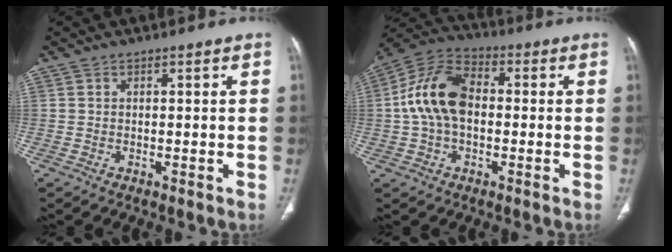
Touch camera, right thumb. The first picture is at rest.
{"total": 13.0, "force": [0.1, 8.3, 10.0], "torque": [-0.190, 0.034, -0.009]}